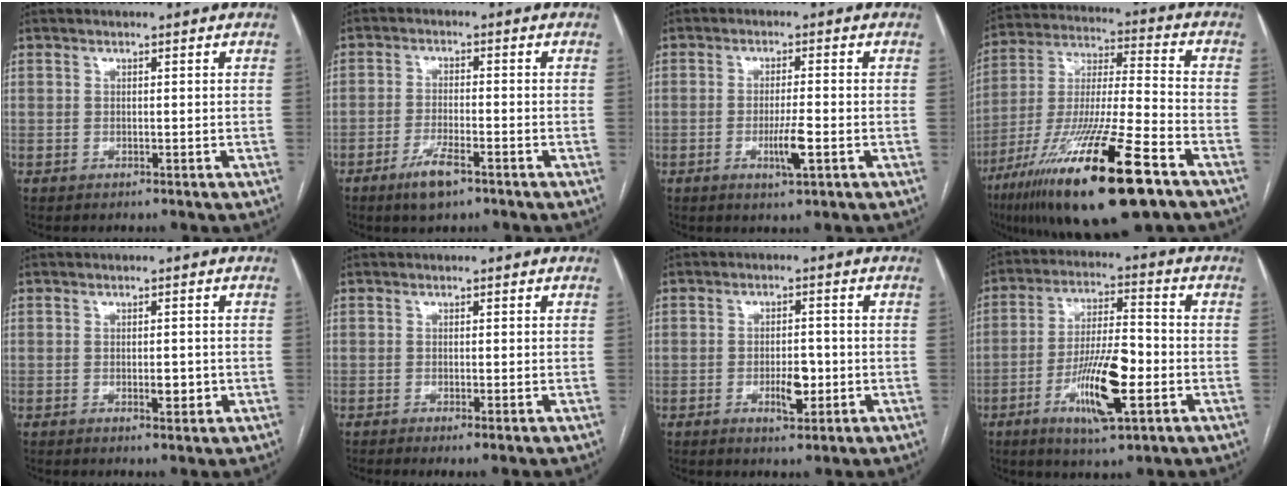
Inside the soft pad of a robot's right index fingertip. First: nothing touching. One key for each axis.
{"total": 5.1, "fx": -3.2, "fy": 1.1, "fz": 3.8, "tx": -0.077, "ty": -0.006, "tz": -0.053}
{"total": 4.1, "fx": -1.4, "fy": 0.2, "fz": 3.8, "tx": -0.072, "ty": -0.008, "tz": -0.023}
{"total": 24.1, "fx": -13.8, "fy": 2.4, "fz": 19.7, "tx": -0.358, "ty": -0.047, "tz": -0.241}
{"total": 2.2, "fx": -0.4, "fy": 0.9, "fz": 1.9, "tx": -0.029, "ty": 0.000, "tz": -0.003}
{"total": 1.8, "fx": -0.8, "fy": 0.1, "fz": 1.6, "tx": -0.029, "ty": -0.005, "tz": -0.010}
{"total": 4.2, "fx": -1.2, "fy": 1.8, "fz": 3.6, "tx": -0.056, "ty": 0.001, "tz": -0.013}
{"total": 12.2, "fx": -4.1, "fy": 2.6, "fz": 11.1, "tx": -0.209, "ty": -0.004, "tz": -0.069}